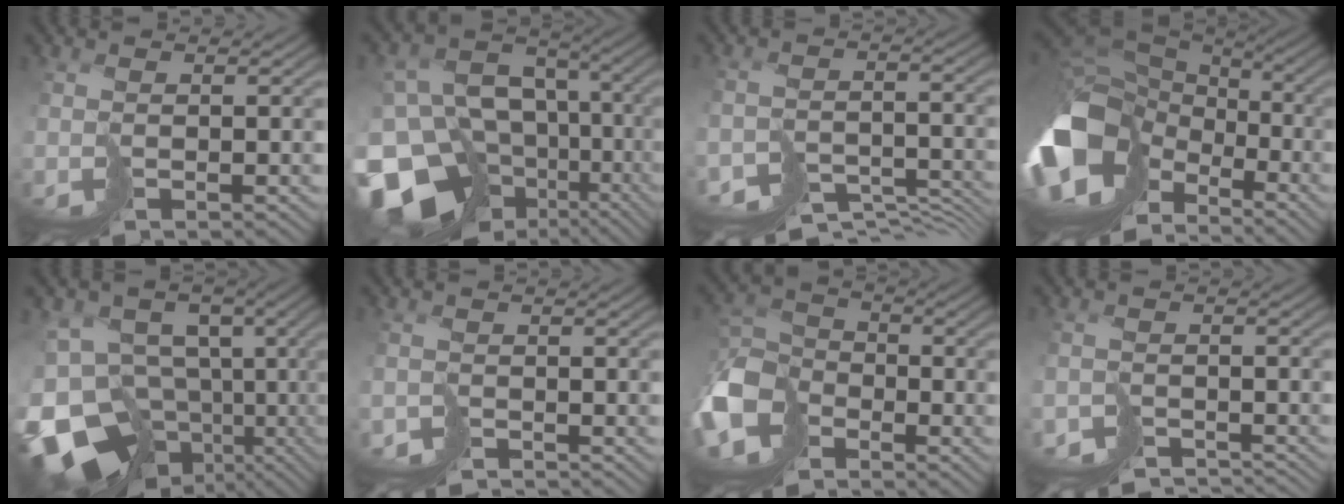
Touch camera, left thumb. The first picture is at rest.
{"total": 19.9, "force": [-9.9, 14.4, 9.5], "torque": [-0.217, -0.024, -0.134]}
{"total": 8.2, "force": [-7.5, 2.7, 1.7], "torque": [-0.018, -0.008, -0.112]}
{"total": 17.7, "force": [-6.6, 12.9, 10.2], "torque": [-0.271, -0.051, -0.106]}
{"total": 16.1, "force": [-7.1, 11.1, 9.1], "torque": [-0.205, -0.017, -0.109]}
{"total": 3.3, "force": [-3.2, 0.6, -0.2], "torque": [0.019, -0.006, -0.067]}
{"total": 11.1, "force": [-6.1, 7.2, 5.9], "torque": [-0.158, -0.035, -0.131]}
{"total": 6.1, "force": [-5.9, 1.7, 0.5], "torque": [0.006, -0.006, -0.099]}